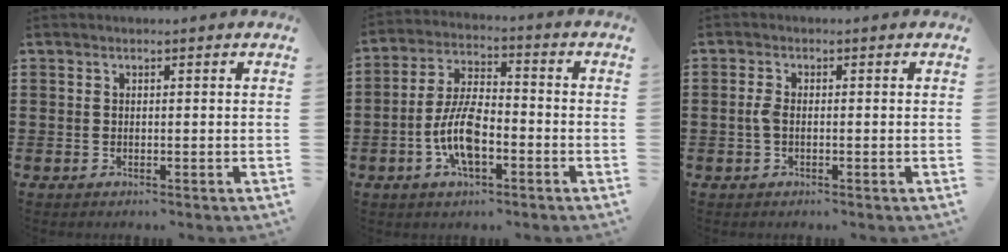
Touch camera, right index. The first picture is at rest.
{"total": 8.9, "force": [-2.9, 3.7, 7.5], "torque": [-0.174, -0.007, -0.059]}
{"total": 2.0, "force": [-0.4, 0.9, 1.8], "torque": [-0.049, -0.004, -0.013]}